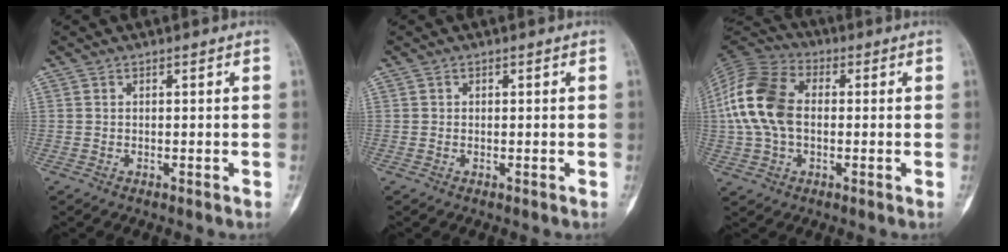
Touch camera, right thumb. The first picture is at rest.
{"total": 0.0}
{"total": 14.4, "force": [0.4, 9.5, 10.8], "torque": [-0.219, 0.028, -0.002]}